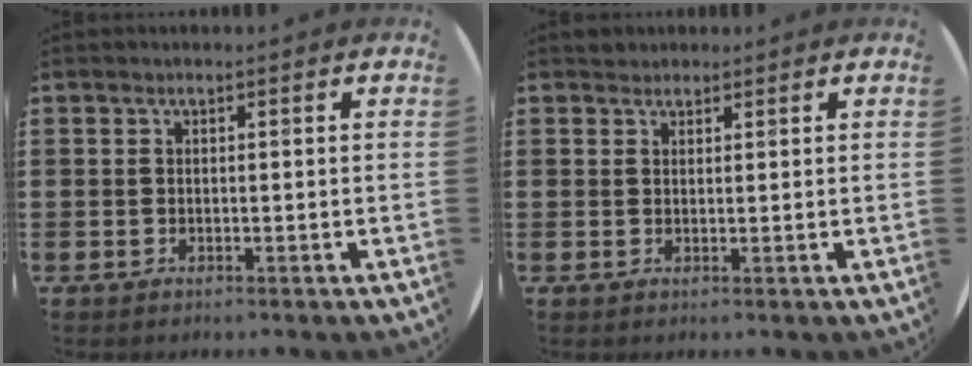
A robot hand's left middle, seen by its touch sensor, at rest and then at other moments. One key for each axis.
{"total": 1.2, "fx": 1.1, "fy": 0.4, "fz": -0.2, "tx": 0.009, "ty": 0.000, "tz": 0.021}